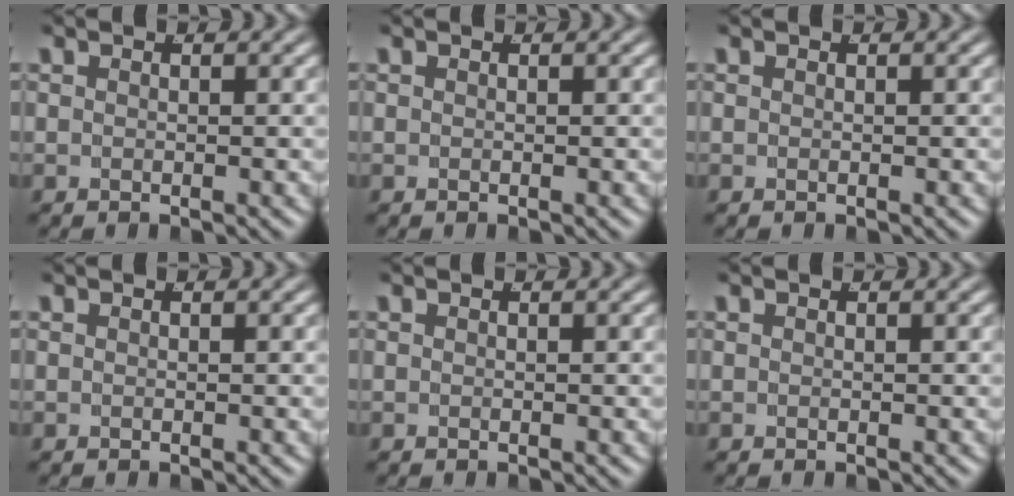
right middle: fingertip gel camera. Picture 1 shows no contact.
{"total": 0.0}
{"total": 0.0}
{"total": 0.0}
{"total": 0.0}
{"total": 0.0}